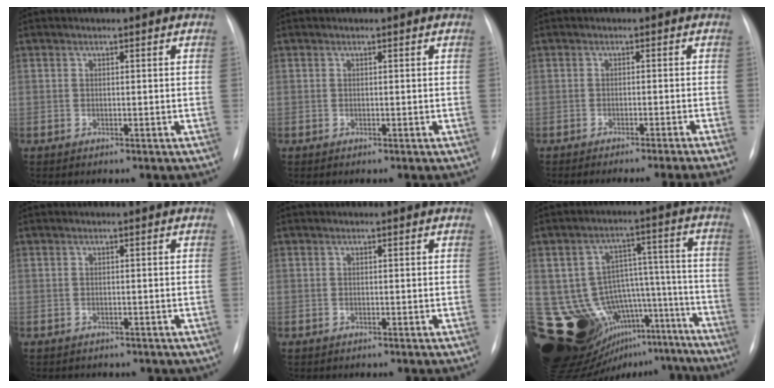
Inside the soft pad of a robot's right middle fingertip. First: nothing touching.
{"total": 0.0}
{"total": 9.5, "force": [-8.3, -2.3, 4.2], "torque": [-0.017, -0.023, -0.105]}
{"total": 3.1, "force": [-2.4, 1.6, 1.1], "torque": [-0.017, -0.002, -0.020]}
{"total": 0.0}
{"total": 25.8, "force": [-16.5, 15.2, 12.7], "torque": [-0.209, 0.065, -0.210]}